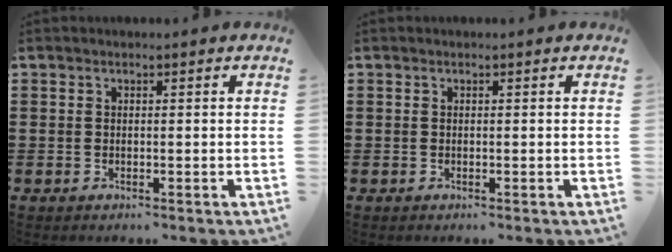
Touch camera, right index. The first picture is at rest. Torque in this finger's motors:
{"motor_torque": [-0.18, 0.18, 0.00, -0.01]}